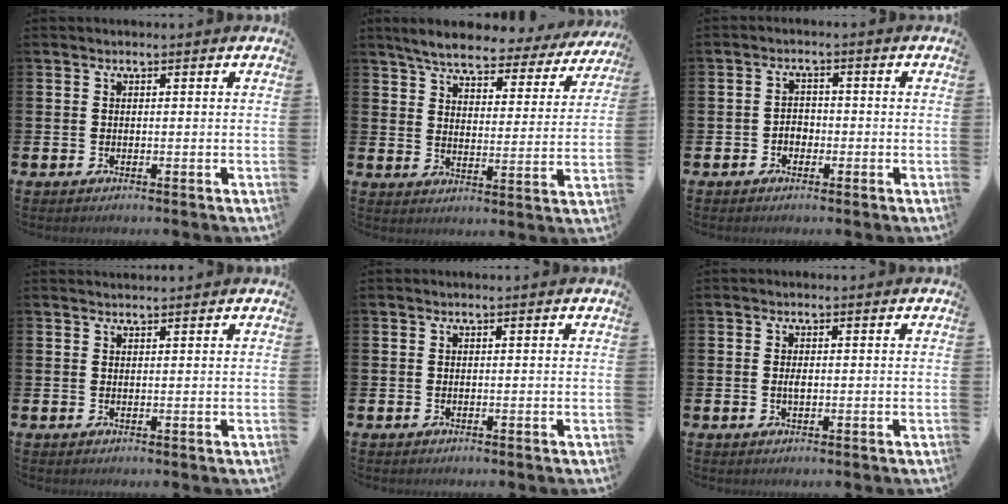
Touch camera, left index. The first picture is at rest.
{"total": 5.8, "force": [5.4, 1.0, 2.1], "torque": [-0.066, -0.031, 0.088]}
{"total": 2.0, "force": [-1.0, 1.5, 0.7], "torque": [-0.013, 0.005, -0.024]}
{"total": 1.0, "force": [1.0, 0.1, 0.1], "torque": [0.001, 0.000, 0.018]}
{"total": 0.0}
{"total": 1.1, "force": [0.0, 0.4, 1.0], "torque": [-0.017, 0.002, -0.001]}